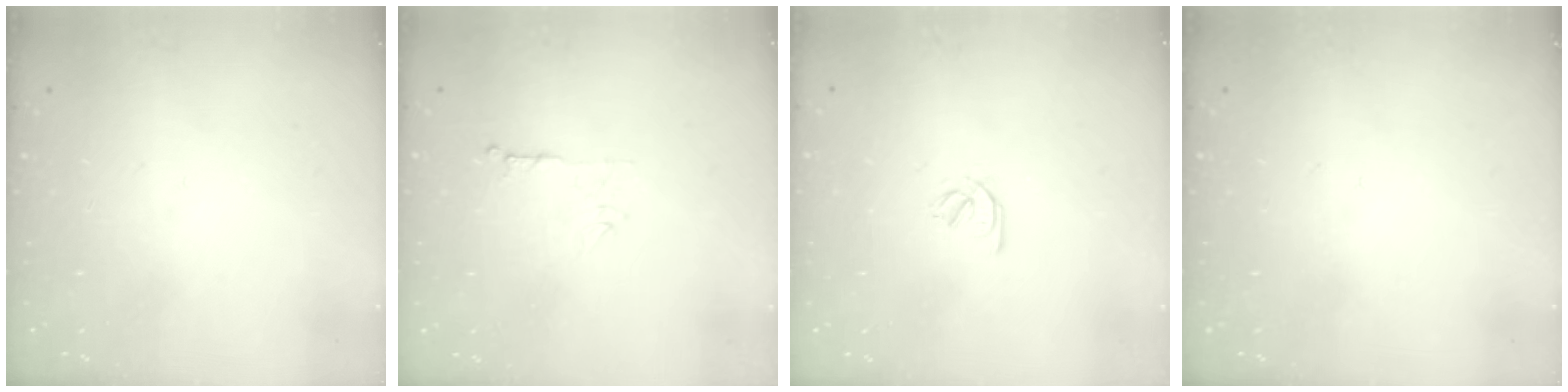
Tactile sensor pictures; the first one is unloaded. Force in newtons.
{"total": 5.2, "press": 5.2, "slide": 0.4}
{"total": 2.1, "press": 2.0, "slide": 0.7}
{"total": 0.0}